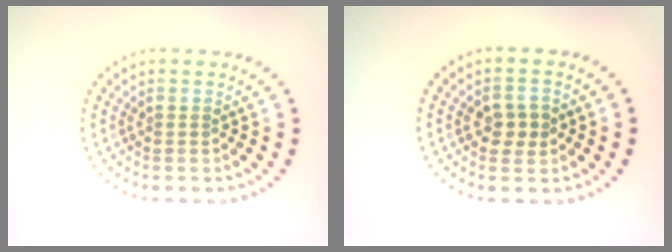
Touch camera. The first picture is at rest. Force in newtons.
{"total": 2.5, "press": 2.5, "slide": 0.1}